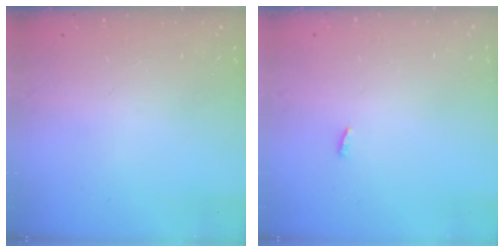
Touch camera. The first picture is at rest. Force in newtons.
{"total": 2.3, "press": 2.1, "slide": 0.8}